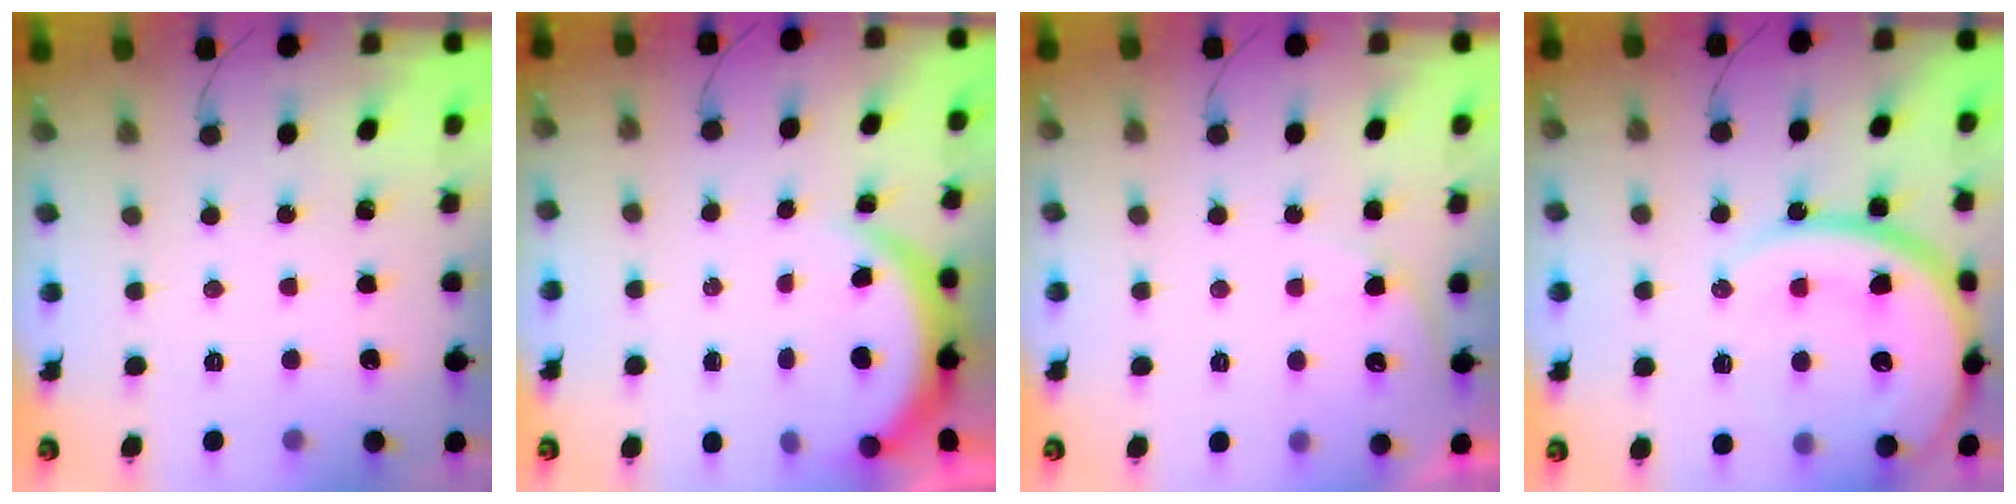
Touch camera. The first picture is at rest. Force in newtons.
{"total": 3.7, "press": 3.7, "slide": 0.2}
{"total": 3.9, "press": 3.9, "slide": 0.5}
{"total": 21.4, "press": 21.3, "slide": 2.1}